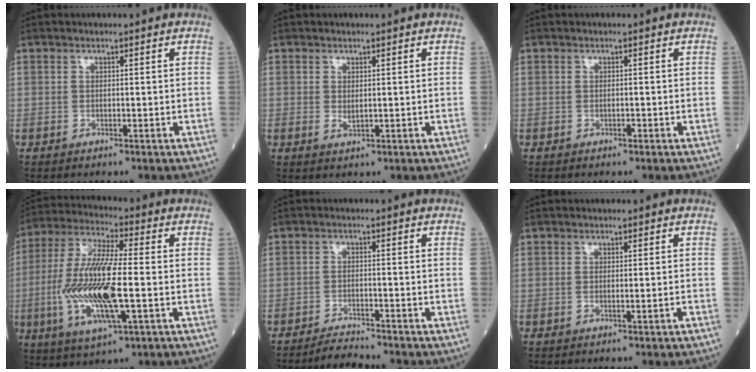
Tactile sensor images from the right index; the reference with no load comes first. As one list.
[{"total": 1.3, "force": [0.1, 0.7, 1.1], "torque": [-0.017, -0.005, 0.006]}, {"total": 0.6, "force": [-0.3, 0.2, 0.5], "torque": [-0.012, -0.001, -0.003]}, {"total": 16.5, "force": [-3.1, 3.0, 15.9], "torque": [-0.338, -0.011, -0.055]}, {"total": 3.3, "force": [-3.3, -0.7, 0.3], "torque": [-0.008, -0.018, -0.058]}, {"total": 0.9, "force": [-0.5, -0.2, 0.7], "torque": [-0.016, -0.002, -0.005]}]